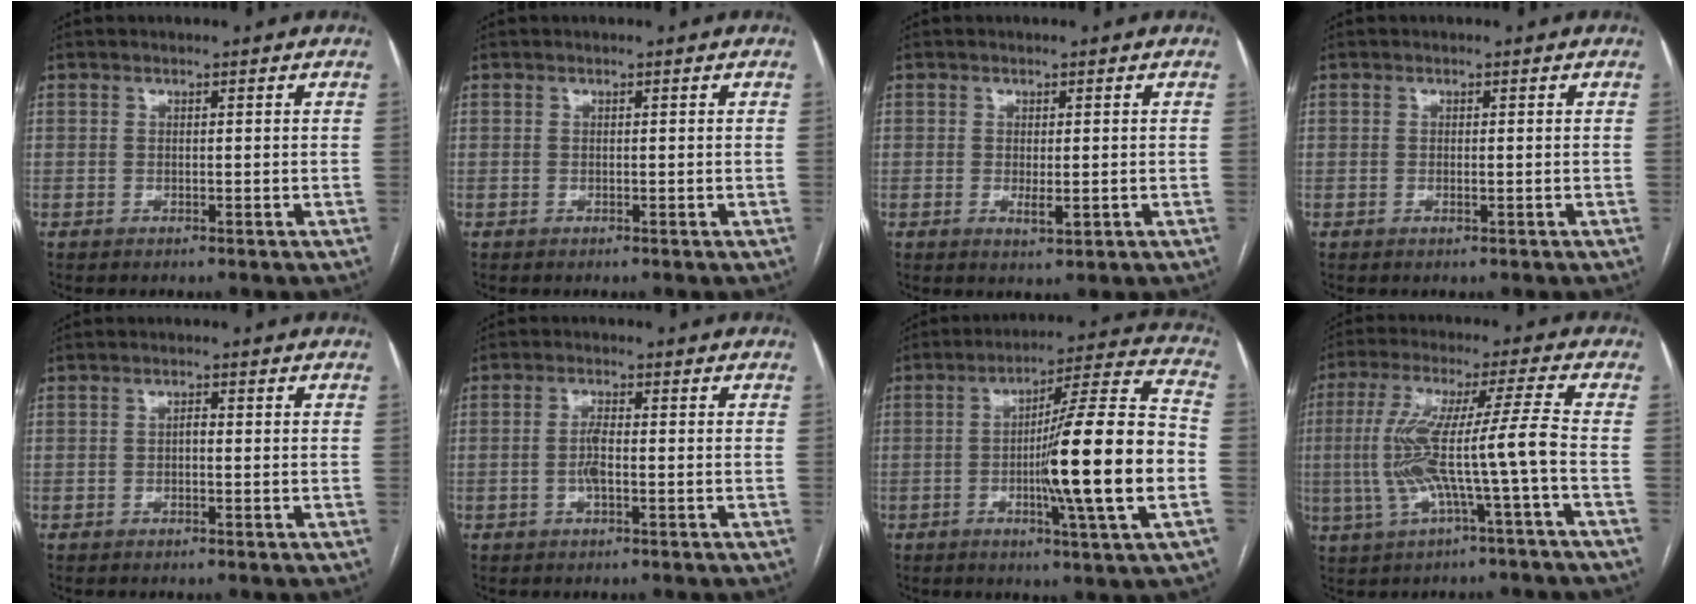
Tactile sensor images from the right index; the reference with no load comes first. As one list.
[{"total": 0.0}, {"total": 2.3, "force": [-0.4, 0.8, 2.1], "torque": [-0.036, -0.005, -0.002]}, {"total": 0.6, "force": [-0.1, 0.2, 0.5], "torque": [-0.013, -0.002, 0.000]}, {"total": 0.9, "force": [-0.2, 0.4, 0.8], "torque": [-0.012, 0.004, -0.004]}, {"total": 2.8, "force": [-0.7, 0.6, 2.6], "torque": [-0.058, 0.001, -0.014]}, {"total": 18.6, "force": [-3.6, -0.5, 18.2], "torque": [-0.284, -0.002, -0.063]}, {"total": 11.0, "force": [-2.4, -0.7, 10.7], "torque": [-0.224, 0.022, -0.043]}]